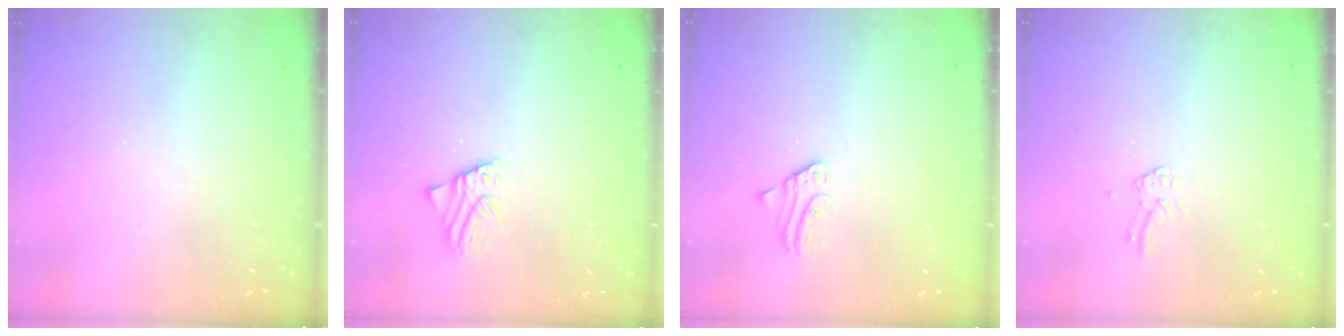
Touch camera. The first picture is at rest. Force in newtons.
{"total": 2.1, "press": 2.1, "slide": 0.2}
{"total": 2.2, "press": 2.2, "slide": 0.2}
{"total": 1.9, "press": 1.9, "slide": 0.1}